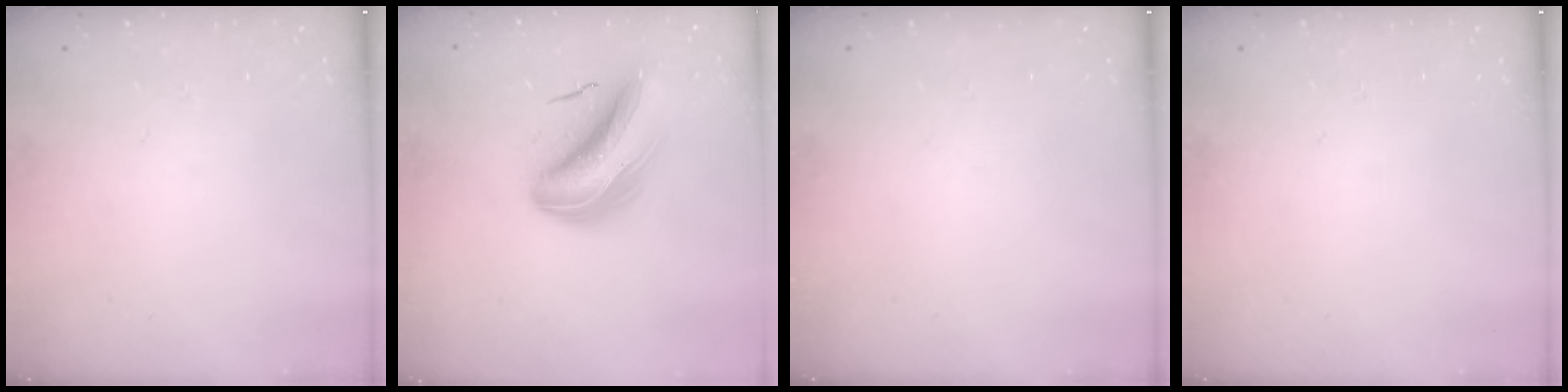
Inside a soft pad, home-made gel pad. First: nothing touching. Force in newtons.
{"total": 7.6, "press": 7.3, "slide": 2.0}
{"total": 0.0}
{"total": 0.0}